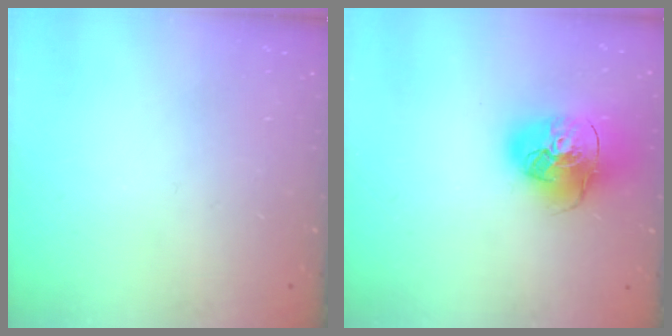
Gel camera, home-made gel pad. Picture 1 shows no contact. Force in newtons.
{"total": 18.0, "press": 17.8, "slide": 2.8}